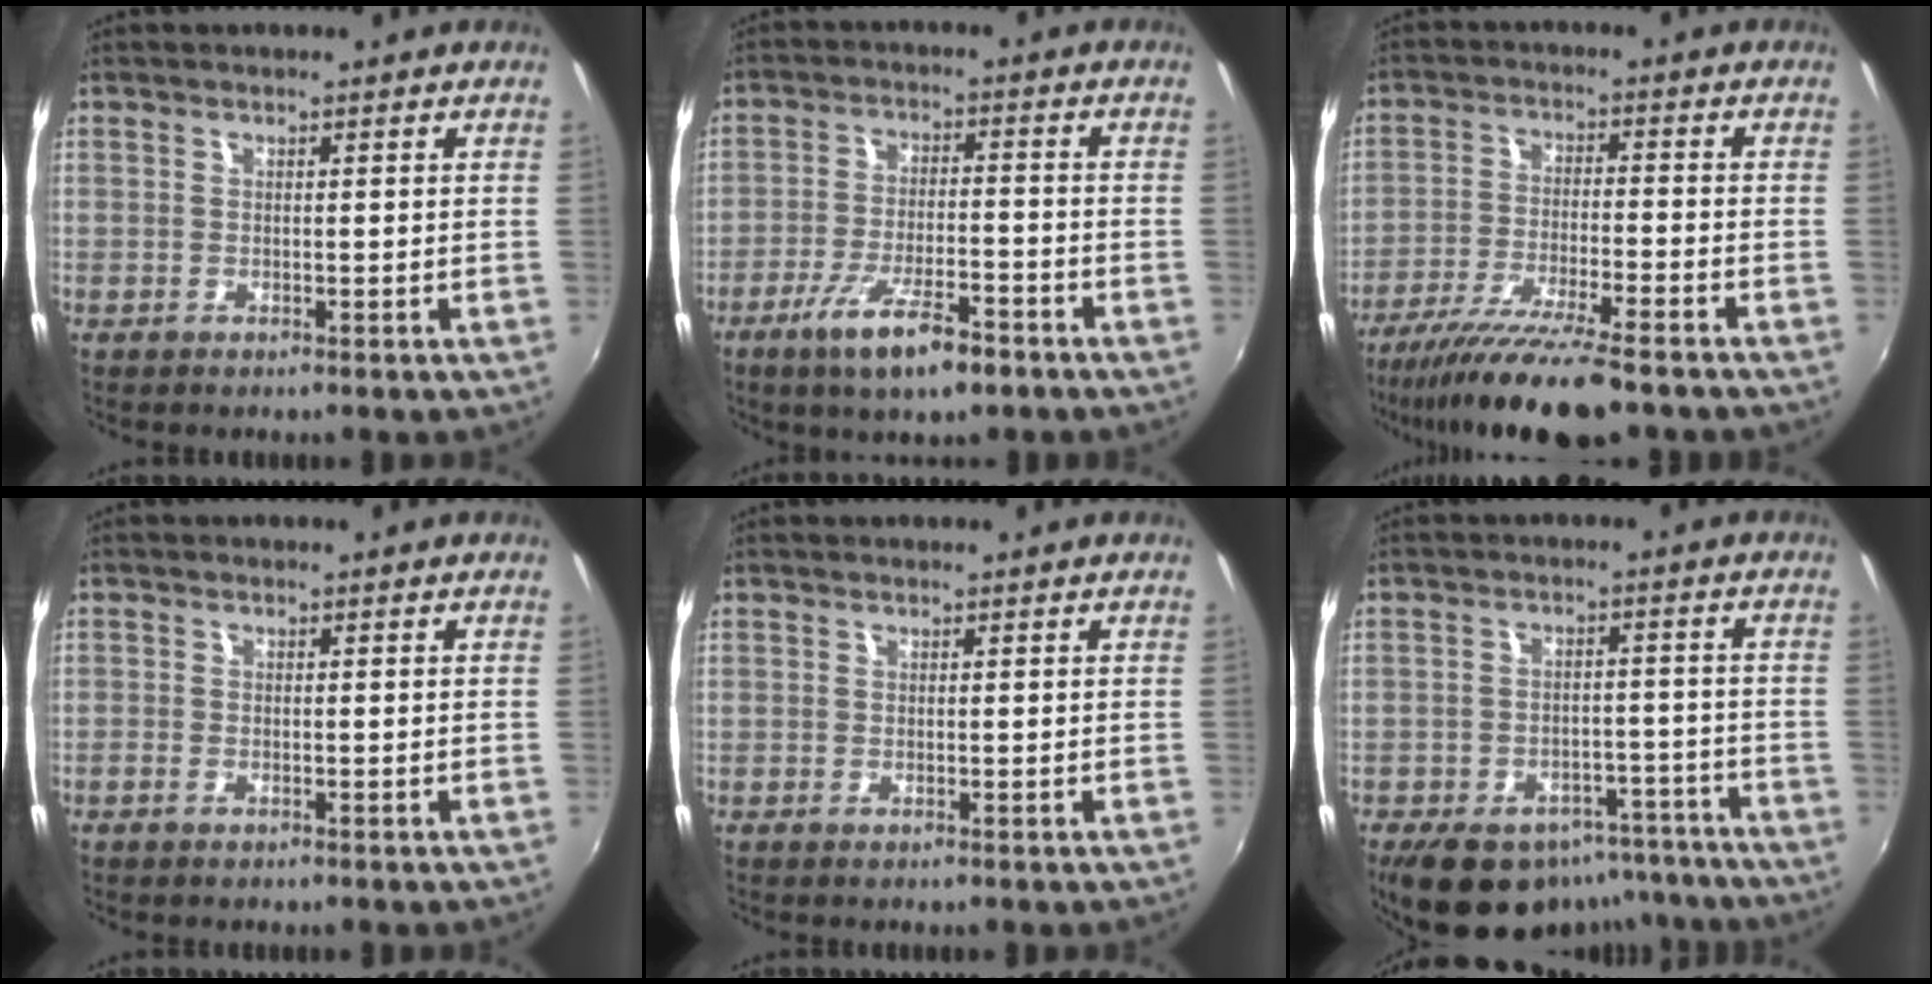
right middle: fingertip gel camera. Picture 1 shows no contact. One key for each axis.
{"total": 10.1, "fx": -6.4, "fy": 2.5, "fz": 7.4, "tx": -0.155, "ty": -0.018, "tz": -0.111}
{"total": 14.1, "fx": -11.4, "fy": 1.5, "fz": 8.2, "tx": -0.166, "ty": -0.033, "tz": -0.196}
{"total": 1.3, "fx": -0.8, "fy": 0.7, "fz": 0.7, "tx": -0.014, "ty": -0.003, "tz": -0.016}
{"total": 0.0}
{"total": 15.6, "fx": -11.7, "fy": 8.2, "fz": 6.2, "tx": -0.123, "ty": 0.011, "tz": -0.140}